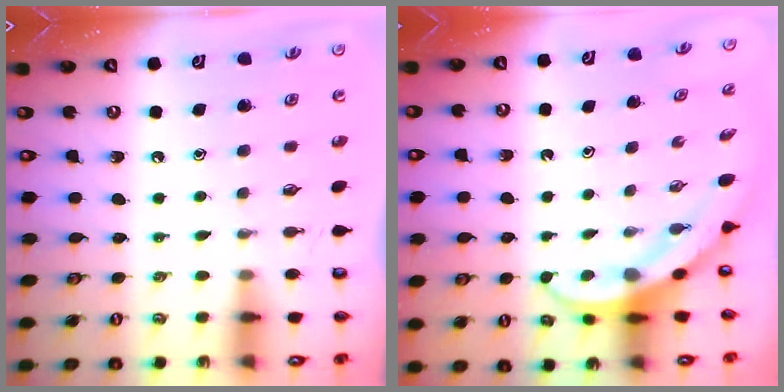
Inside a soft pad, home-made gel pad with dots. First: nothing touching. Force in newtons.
{"total": 4.0, "press": 3.9, "slide": 0.4}